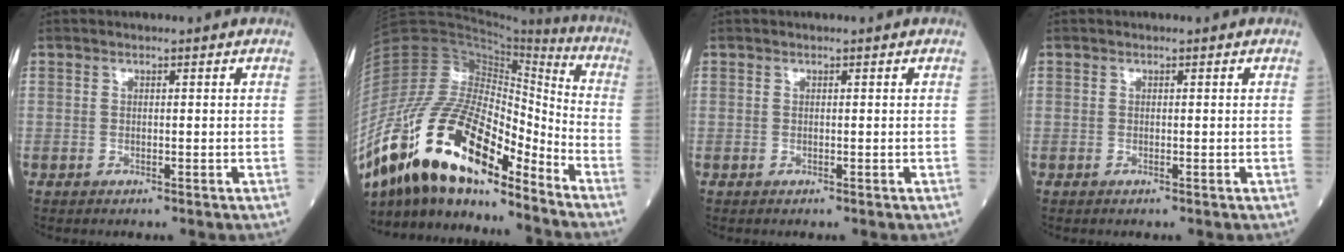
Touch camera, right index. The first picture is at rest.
{"total": 22.0, "force": [-15.8, 6.0, 14.1], "torque": [-0.299, 0.011, -0.292]}
{"total": 0.0}
{"total": 0.0}